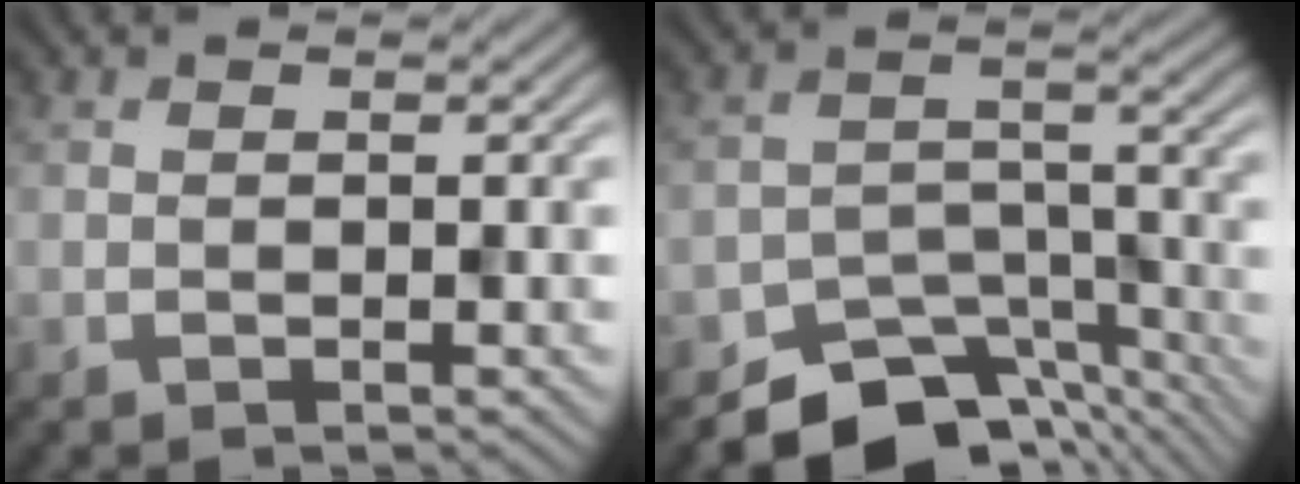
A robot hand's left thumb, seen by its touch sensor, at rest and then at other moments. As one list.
[{"total": 9.1, "force": [-7.4, 4.4, 3.0], "torque": [-0.039, -0.012, -0.116]}]